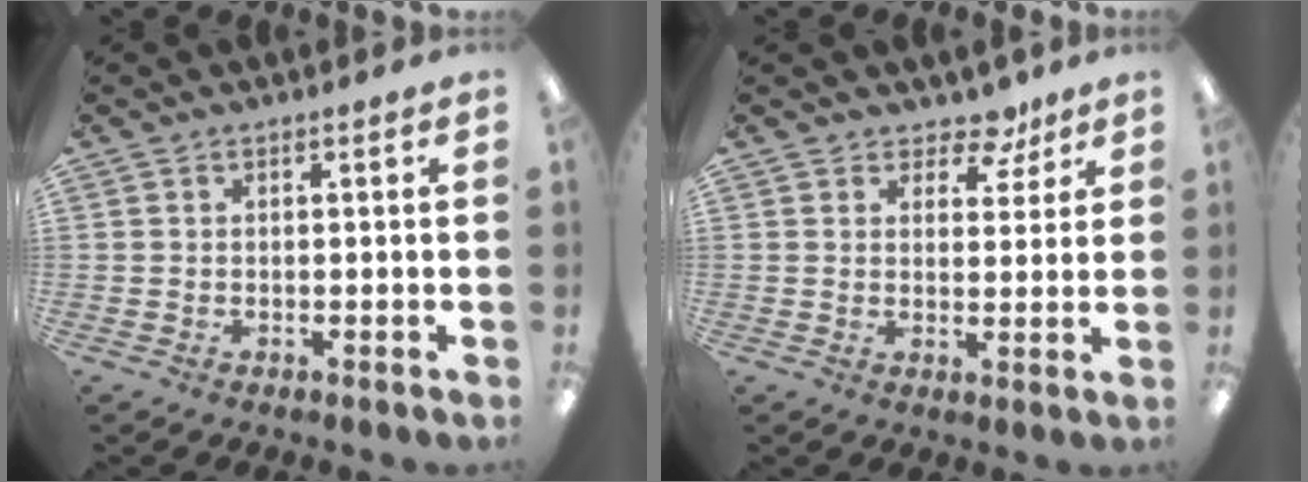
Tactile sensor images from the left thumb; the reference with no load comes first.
{"total": 6.1, "force": [4.8, 3.4, 1.7], "torque": [-0.018, -0.024, 0.084]}